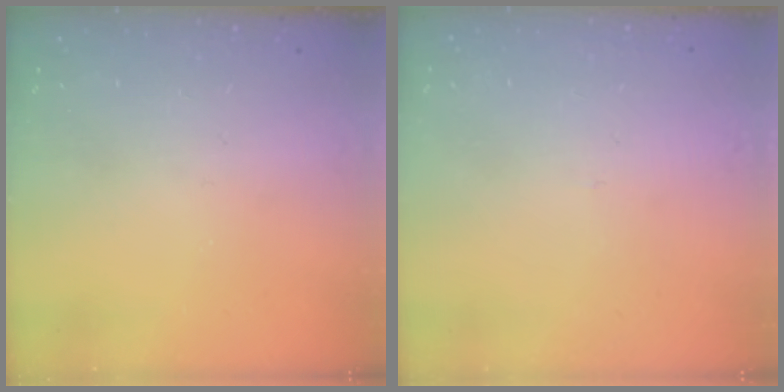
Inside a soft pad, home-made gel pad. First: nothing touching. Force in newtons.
{"total": 2.7, "press": 2.7, "slide": 0.3}